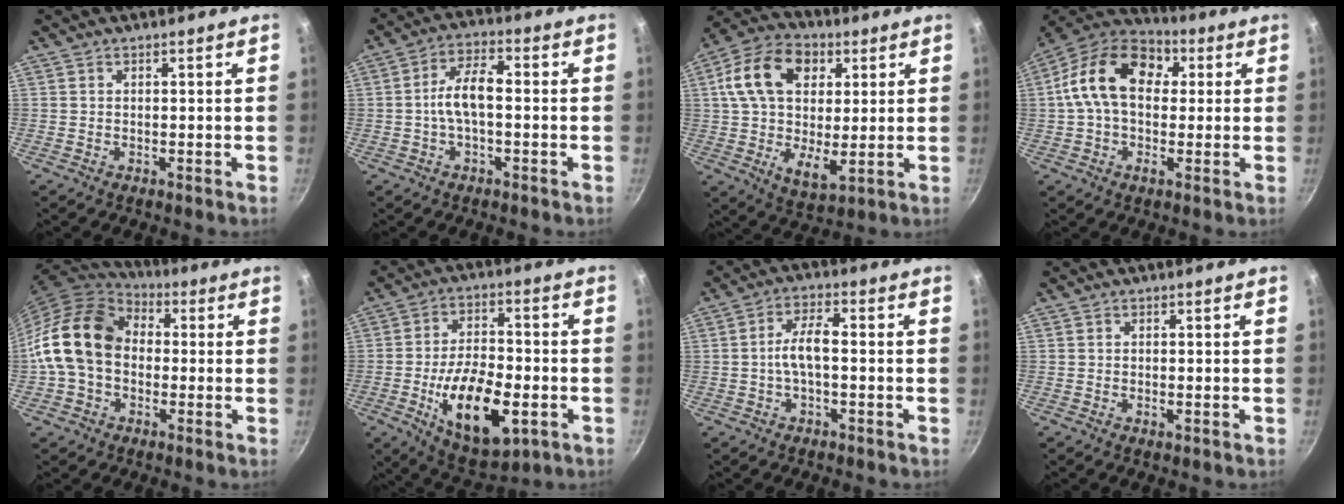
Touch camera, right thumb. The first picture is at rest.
{"total": 7.3, "force": [-0.6, 3.3, 6.4], "torque": [-0.115, 0.030, -0.018]}
{"total": 18.3, "force": [4.8, 11.9, 13.1], "torque": [-0.212, -0.006, 0.072]}
{"total": 16.9, "force": [3.1, 11.4, 12.1], "torque": [-0.187, 0.020, 0.031]}
{"total": 16.3, "force": [-0.2, 12.3, 10.7], "torque": [-0.174, 0.039, -0.017]}
{"total": 17.8, "force": [-5.1, 8.6, 14.8], "torque": [-0.230, 0.015, -0.074]}
{"total": 5.7, "force": [-0.8, 2.2, 5.2], "torque": [-0.102, 0.027, -0.020]}
{"total": 1.0, "force": [-0.3, 0.4, 0.9], "torque": [-0.018, 0.001, -0.006]}